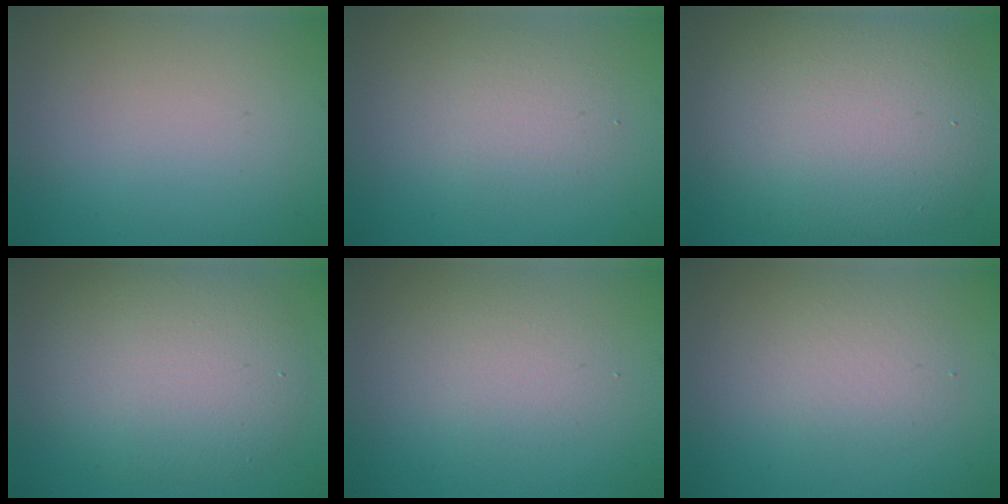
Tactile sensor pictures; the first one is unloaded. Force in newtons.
{"total": 2.6, "press": 2.6, "slide": 0.0}
{"total": 10.9, "press": 10.9, "slide": 0.6}
{"total": 6.7, "press": 6.7, "slide": 0.3}
{"total": 2.2, "press": 2.2, "slide": 0.2}
{"total": 2.8, "press": 2.8, "slide": 0.1}